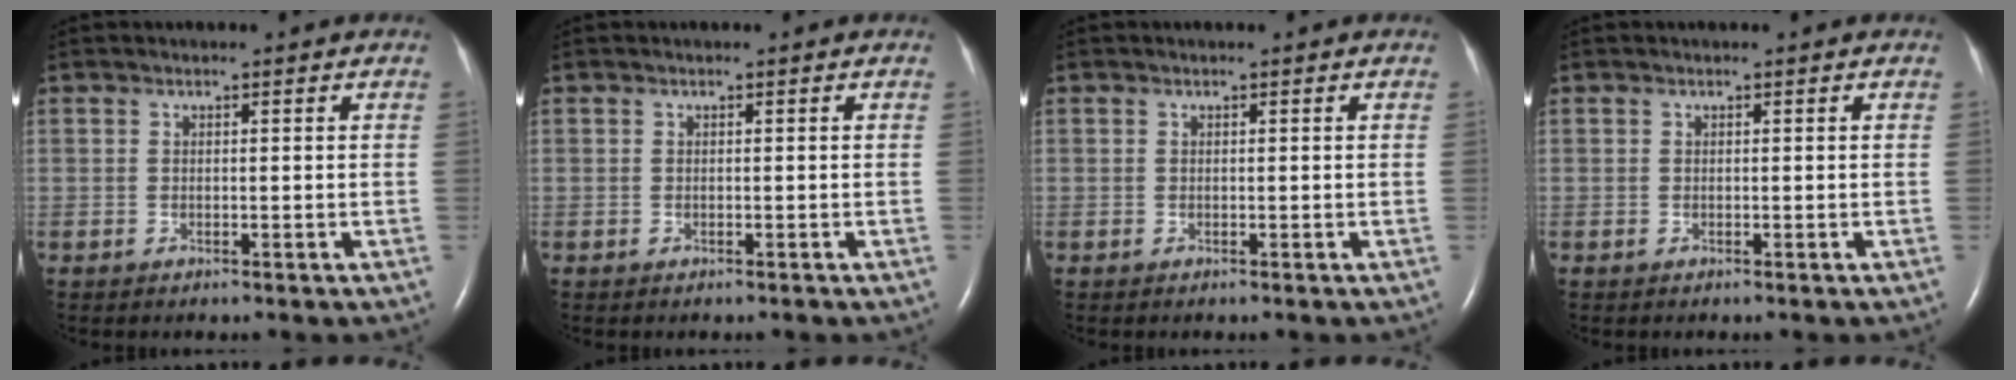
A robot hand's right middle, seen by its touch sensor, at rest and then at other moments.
{"total": 0.0}
{"total": 0.0}
{"total": 0.0}